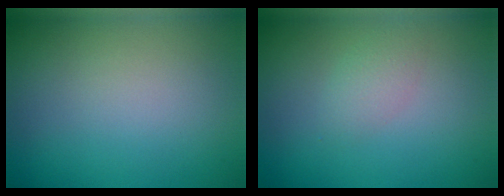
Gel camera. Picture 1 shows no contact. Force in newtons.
{"total": 1.4, "press": 1.4, "slide": 0.1}